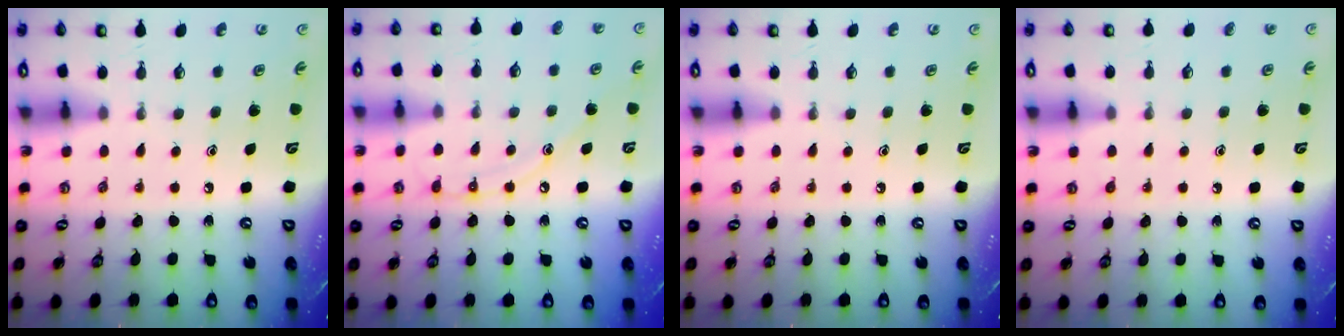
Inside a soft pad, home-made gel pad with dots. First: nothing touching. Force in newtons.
{"total": 8.6, "press": 8.6, "slide": 0.7}
{"total": 0.0}
{"total": 3.7, "press": 3.6, "slide": 0.4}